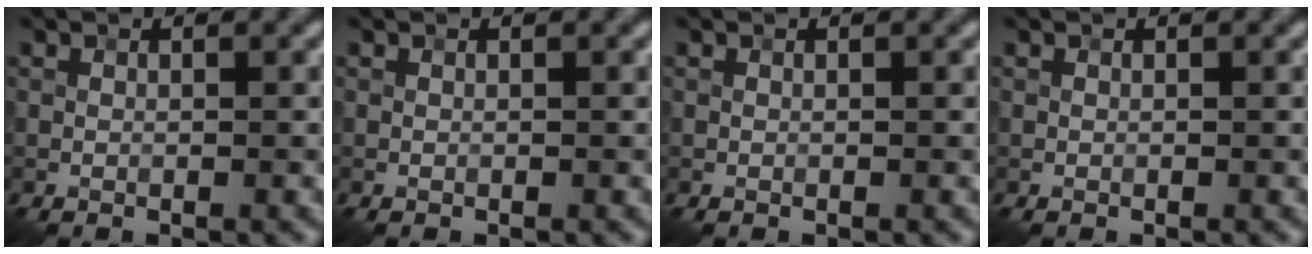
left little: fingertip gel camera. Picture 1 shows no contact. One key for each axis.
{"total": 0.0}
{"total": 0.0}
{"total": 0.0}